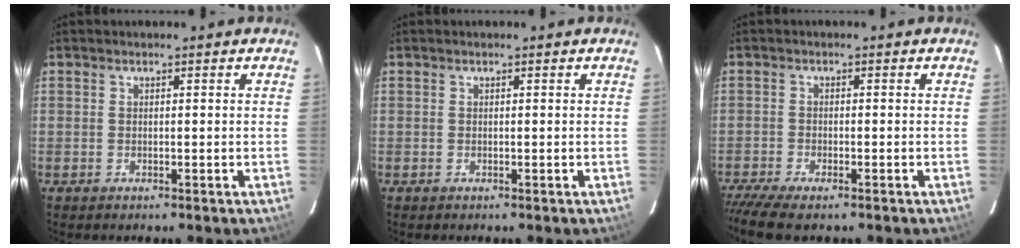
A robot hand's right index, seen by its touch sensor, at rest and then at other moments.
{"total": 0.0}
{"total": 7.4, "force": [-6.1, 1.3, 4.0], "torque": [-0.105, -0.035, -0.114]}